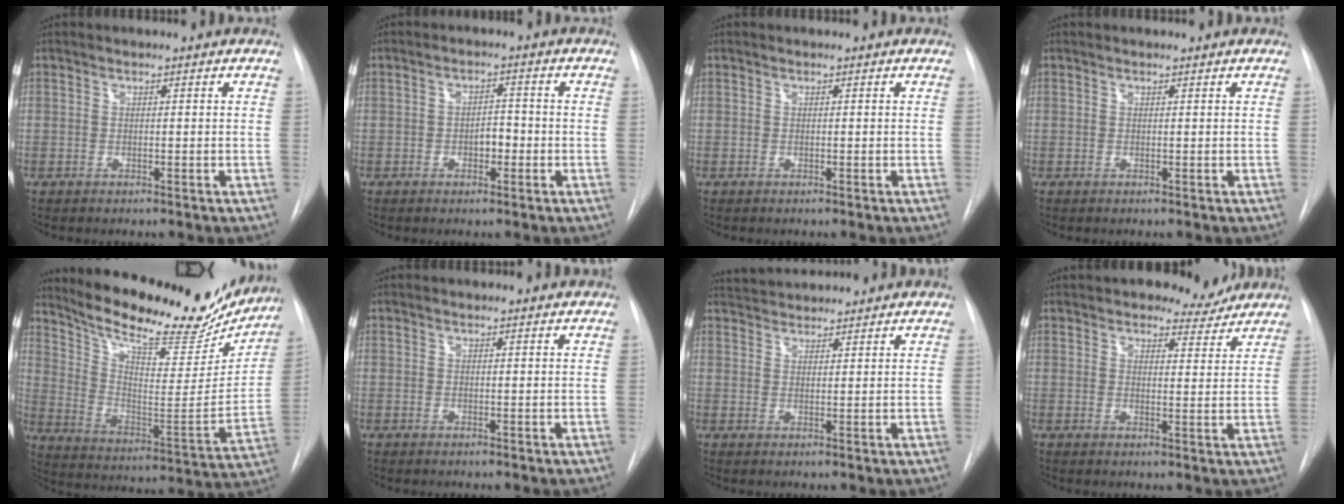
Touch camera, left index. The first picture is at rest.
{"total": 2.8, "force": [-1.3, 1.4, 2.0], "torque": [-0.025, 0.000, -0.019]}
{"total": 0.0}
{"total": 0.0}
{"total": 25.7, "force": [21.7, 7.1, 11.7], "torque": [-0.188, -0.033, 0.309]}
{"total": 2.1, "force": [2.1, 0.2, 0.3], "torque": [-0.009, 0.005, 0.019]}
{"total": 6.2, "force": [6.1, 0.7, 1.2], "torque": [-0.027, 0.028, 0.096]}
{"total": 4.9, "force": [4.6, 1.6, 0.9], "torque": [-0.006, -0.013, 0.055]}